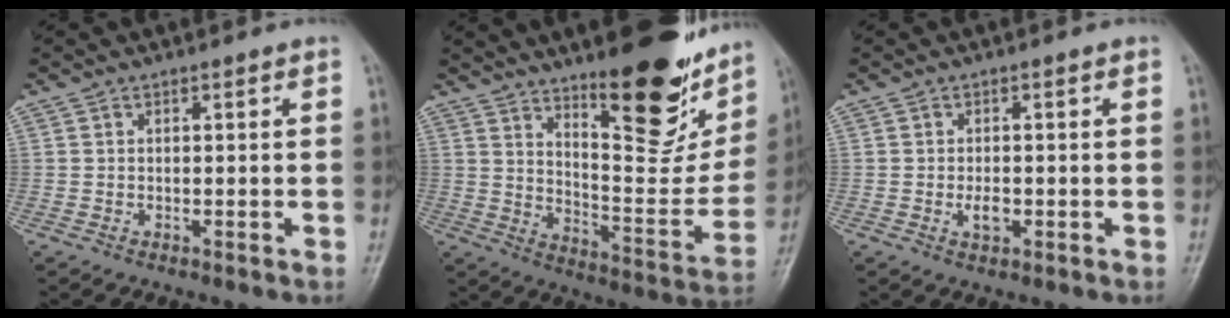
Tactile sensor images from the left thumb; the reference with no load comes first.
{"total": 23.4, "force": [15.0, 7.6, 16.2], "torque": [-0.178, -0.092, 0.227]}
{"total": 2.5, "force": [-0.6, 1.4, 2.0], "torque": [-0.033, 0.000, -0.009]}